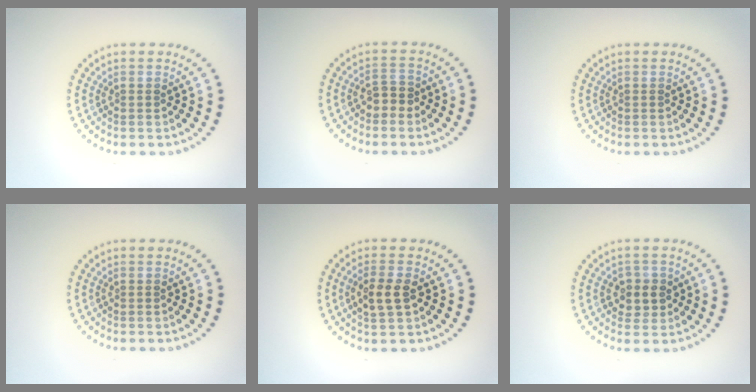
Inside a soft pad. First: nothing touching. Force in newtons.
{"total": 1.8, "press": 1.6, "slide": 0.7}
{"total": 0.0}
{"total": 0.0}
{"total": 2.7, "press": 2.6, "slide": 0.6}
{"total": 2.3, "press": 2.2, "slide": 0.7}